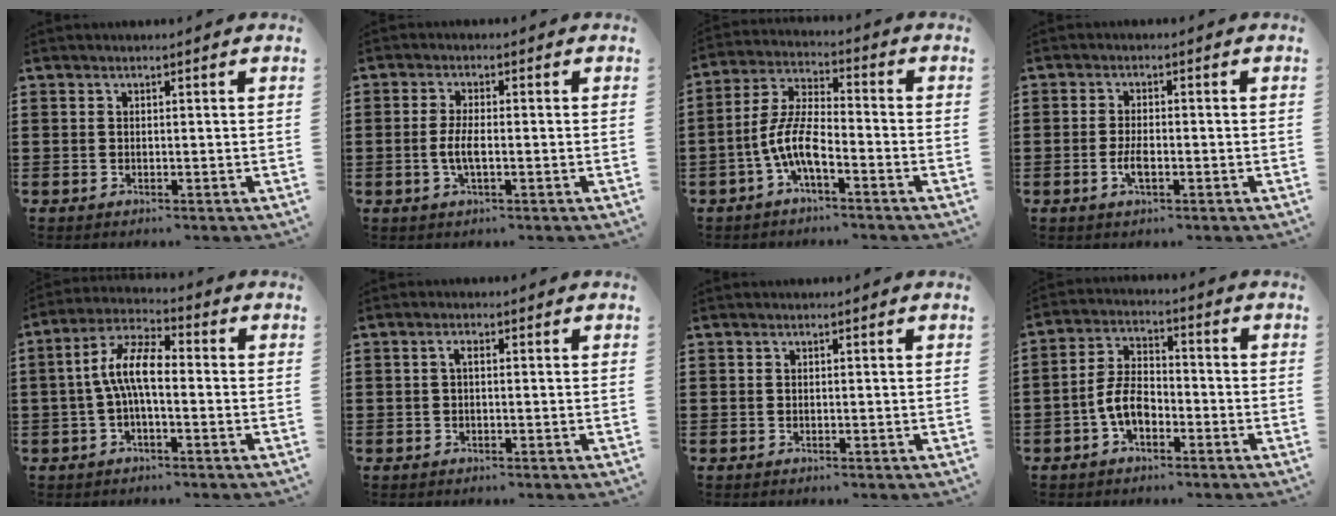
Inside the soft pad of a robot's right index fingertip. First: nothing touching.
{"total": 3.4, "force": [-0.7, 0.9, 3.2], "torque": [-0.072, -0.003, -0.019]}
{"total": 8.1, "force": [-3.5, 2.5, 6.8], "torque": [-0.171, -0.011, -0.075]}
{"total": 3.0, "force": [-1.0, 1.0, 2.6], "torque": [-0.062, -0.005, -0.022]}
{"total": 7.9, "force": [-0.6, 2.7, 7.3], "torque": [-0.159, -0.001, -0.017]}
{"total": 1.2, "force": [-0.1, 0.4, 1.2], "torque": [-0.022, 0.001, -0.003]}
{"total": 0.0}
{"total": 6.0, "force": [-2.4, 3.2, 4.5], "torque": [-0.104, 0.003, -0.051]}